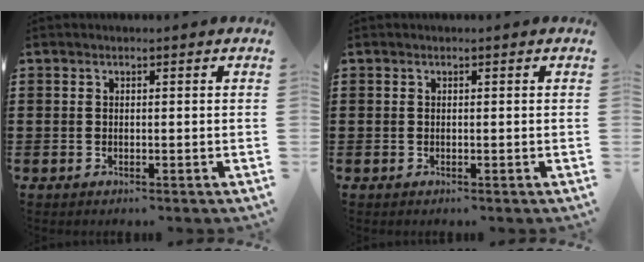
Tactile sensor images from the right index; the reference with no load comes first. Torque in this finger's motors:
{"motor_torque": [-0.04, -0.04, 0.00, -0.01]}